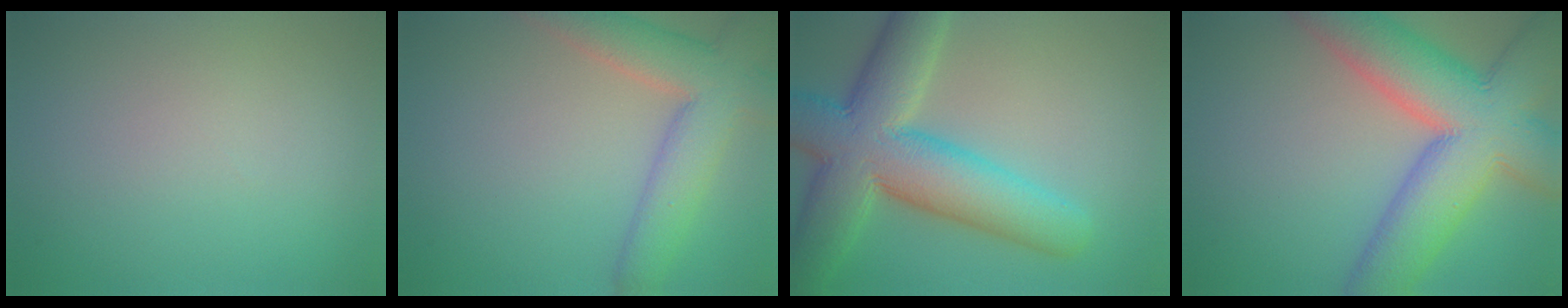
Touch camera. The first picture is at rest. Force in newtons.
{"total": 6.9, "press": 6.8, "slide": 0.5}
{"total": 11.4, "press": 11.4, "slide": 0.7}
{"total": 13.1, "press": 13.1, "slide": 0.7}